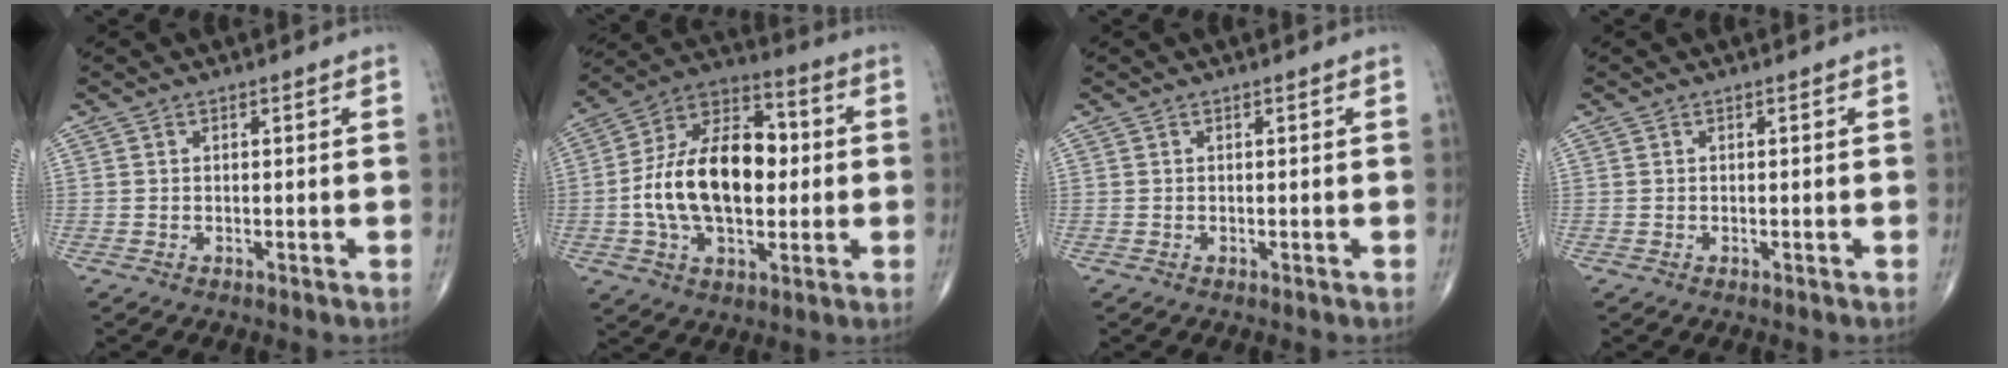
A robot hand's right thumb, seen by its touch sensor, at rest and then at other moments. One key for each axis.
{"total": 20.6, "fx": -0.4, "fy": 12.5, "fz": 16.3, "tx": -0.263, "ty": 0.029, "tz": -0.008}
{"total": 0.0}
{"total": 0.0}